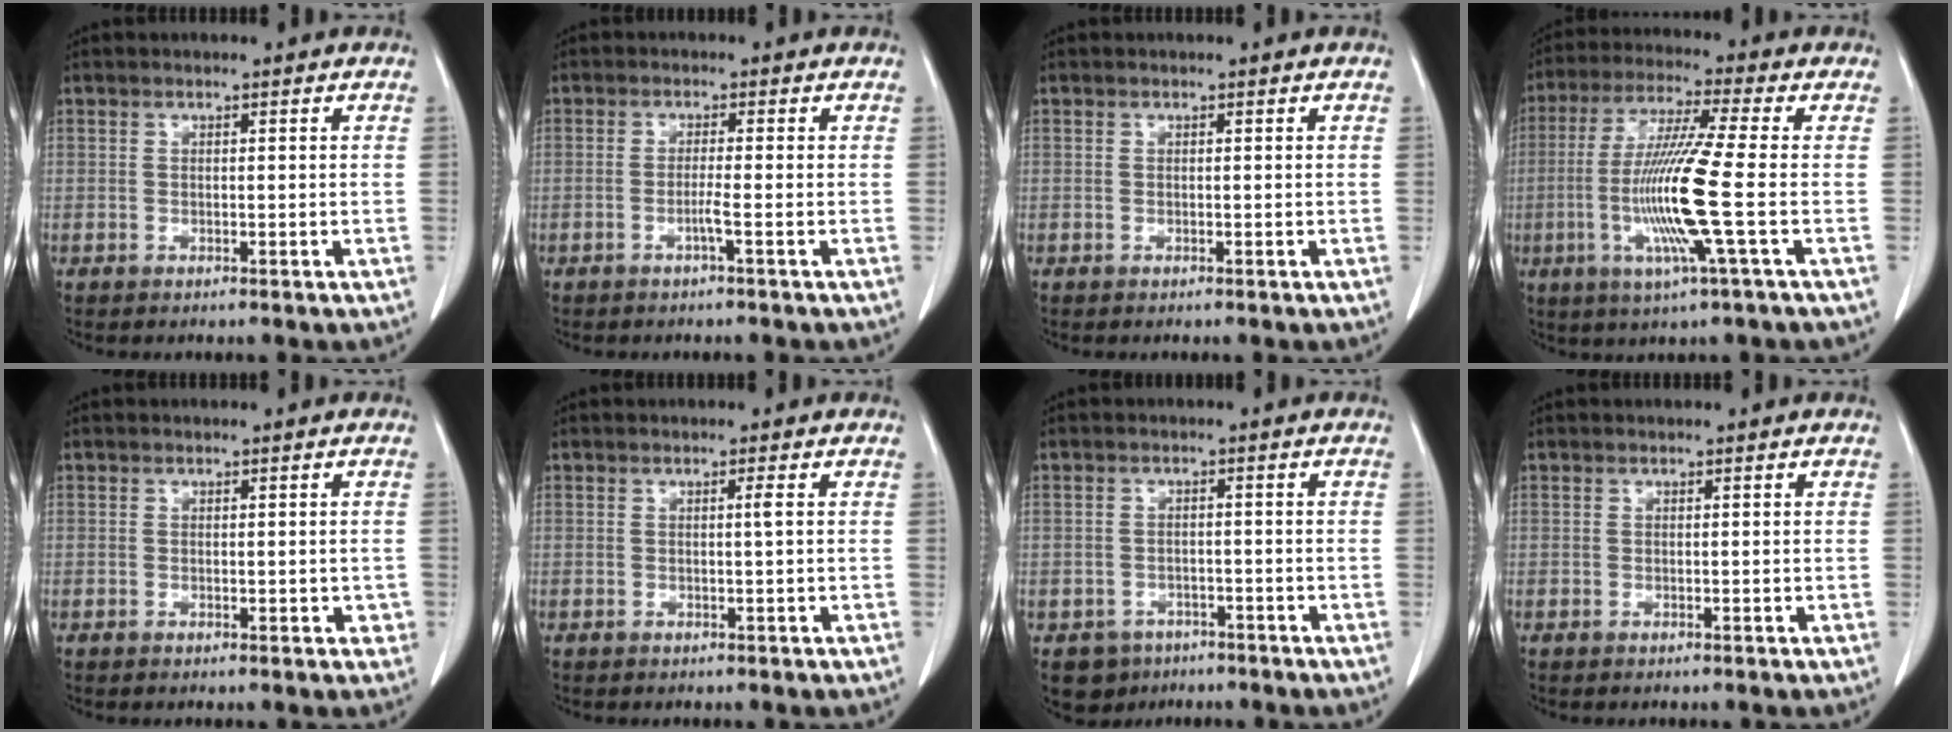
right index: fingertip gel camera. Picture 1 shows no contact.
{"total": 1.8, "force": [-0.8, -0.5, 1.5], "torque": [-0.028, -0.002, -0.019]}
{"total": 0.0}
{"total": 12.8, "force": [-2.5, -1.2, 12.6], "torque": [-0.256, -0.017, -0.058]}
{"total": 1.6, "force": [-0.1, 1.1, 1.2], "torque": [-0.007, 0.004, 0.000]}
{"total": 0.8, "force": [0.2, -0.3, 0.8], "torque": [-0.013, 0.000, 0.003]}
{"total": 4.2, "force": [-2.6, 3.3, 0.4], "torque": [-0.006, 0.006, -0.036]}
{"total": 0.0}